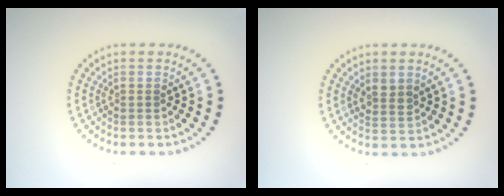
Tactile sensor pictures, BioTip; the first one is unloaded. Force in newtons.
{"total": 1.5, "press": 1.3, "slide": 0.8}